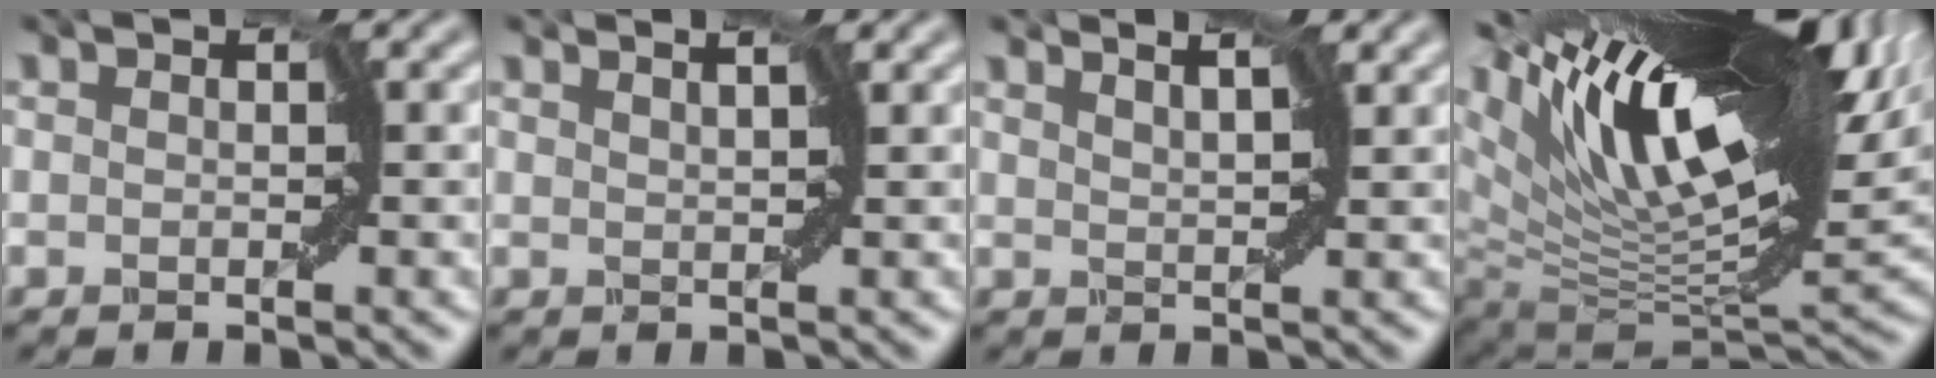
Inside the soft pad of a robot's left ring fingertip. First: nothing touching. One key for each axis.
{"total": 1.7, "fx": 1.6, "fy": -0.1, "fz": 0.7, "tx": -0.002, "ty": -0.001, "tz": 0.010}
{"total": 3.3, "fx": 2.8, "fy": 0.7, "fz": 1.6, "tx": -0.015, "ty": 0.013, "tz": 0.013}
{"total": 17.7, "fx": 7.9, "fy": 5.5, "fz": 14.8, "tx": -0.245, "ty": 0.030, "tz": 0.131}